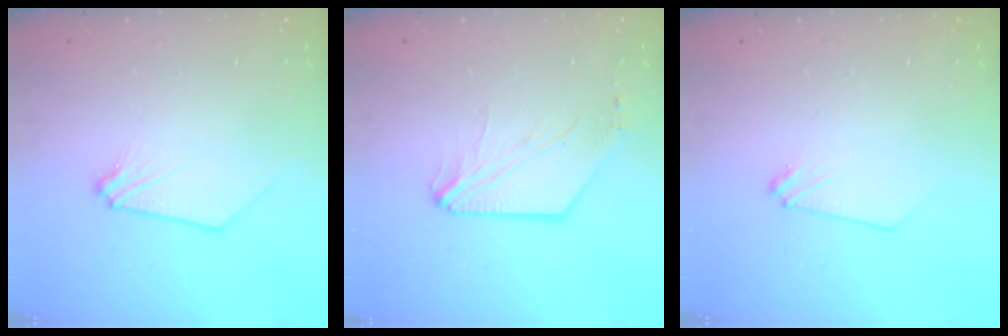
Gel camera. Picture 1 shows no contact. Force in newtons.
{"total": 2.6, "press": 2.6, "slide": 0.5}
{"total": 0.0}